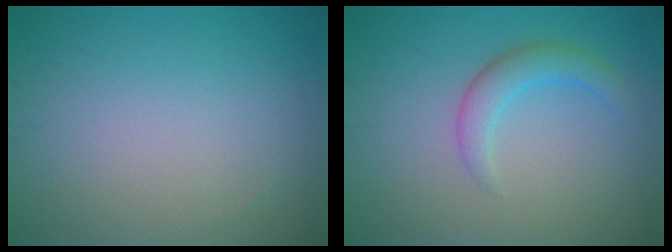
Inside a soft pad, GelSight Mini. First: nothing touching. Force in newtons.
{"total": 2.5, "press": 2.5, "slide": 0.0}